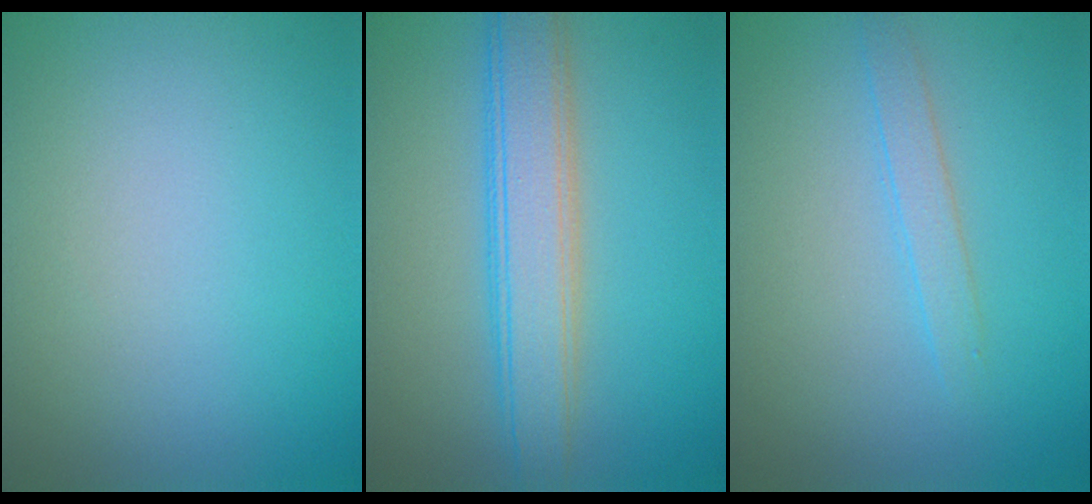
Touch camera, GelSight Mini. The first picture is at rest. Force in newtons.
{"total": 5.4, "press": 5.4, "slide": 0.2}
{"total": 1.5, "press": 1.5, "slide": 0.0}